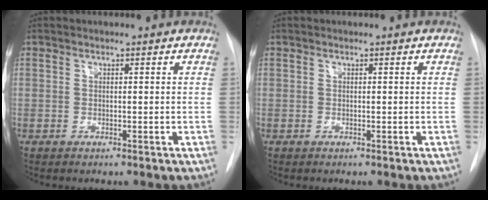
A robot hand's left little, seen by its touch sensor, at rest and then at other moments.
{"total": 0.0}